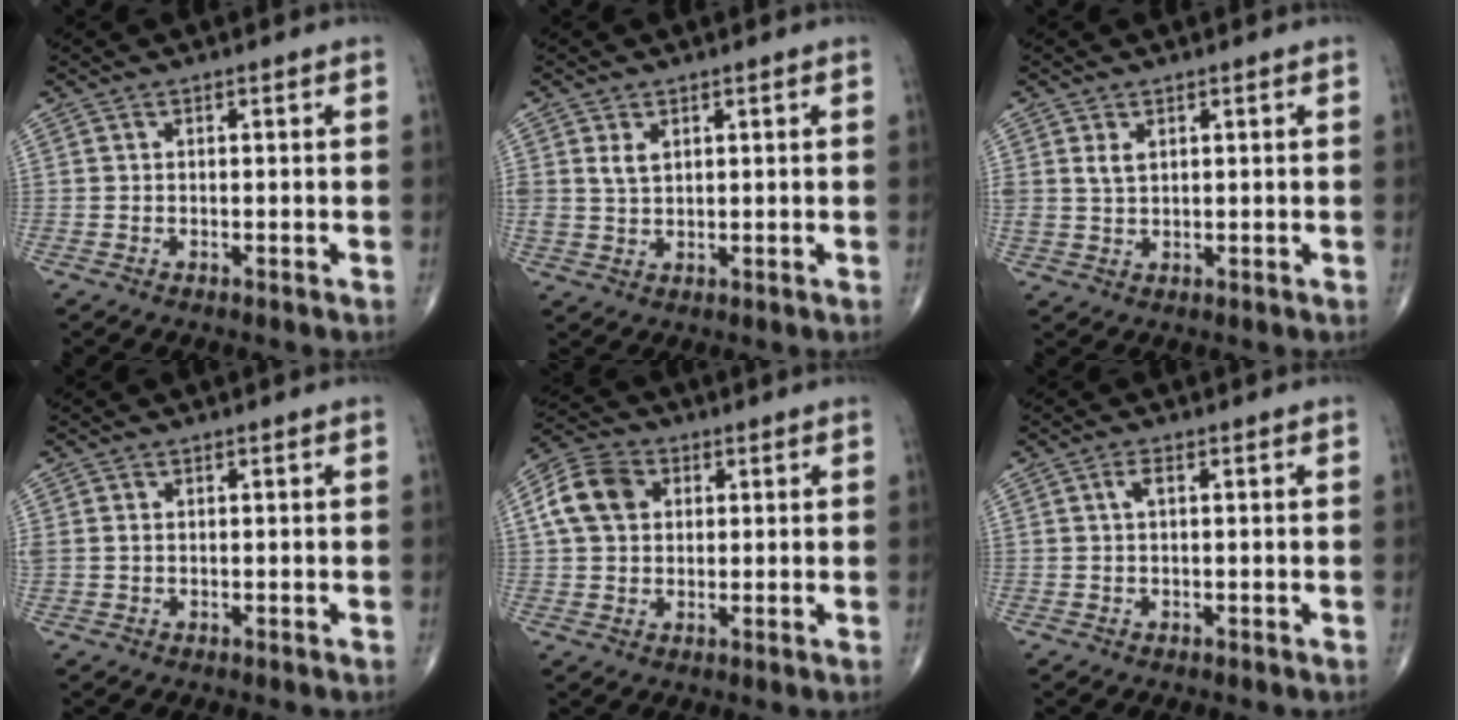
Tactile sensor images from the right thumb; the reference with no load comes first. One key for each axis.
{"total": 2.9, "fx": 1.2, "fy": 1.9, "fz": 1.9, "tx": -0.031, "ty": -0.006, "tz": 0.030}
{"total": 2.6, "fx": 1.1, "fy": 1.6, "fz": 1.7, "tx": -0.032, "ty": -0.002, "tz": 0.028}
{"total": 1.3, "fx": 0.2, "fy": 1.0, "fz": 0.8, "tx": -0.027, "ty": 0.009, "tz": 0.011}
{"total": 9.2, "fx": 2.3, "fy": 7.0, "fz": 5.5, "tx": -0.096, "ty": 0.012, "tz": 0.034}
{"total": 1.5, "fx": 0.3, "fy": 0.5, "fz": 1.4, "tx": -0.033, "ty": 0.003, "tz": 0.006}